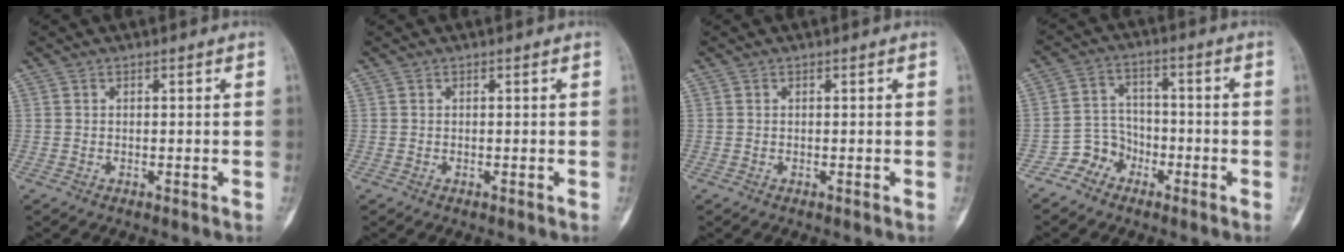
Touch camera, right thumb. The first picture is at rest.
{"total": 0.0}
{"total": 0.0}
{"total": 6.0, "force": [-3.7, 4.7, 0.4], "torque": [0.028, 0.040, -0.076]}